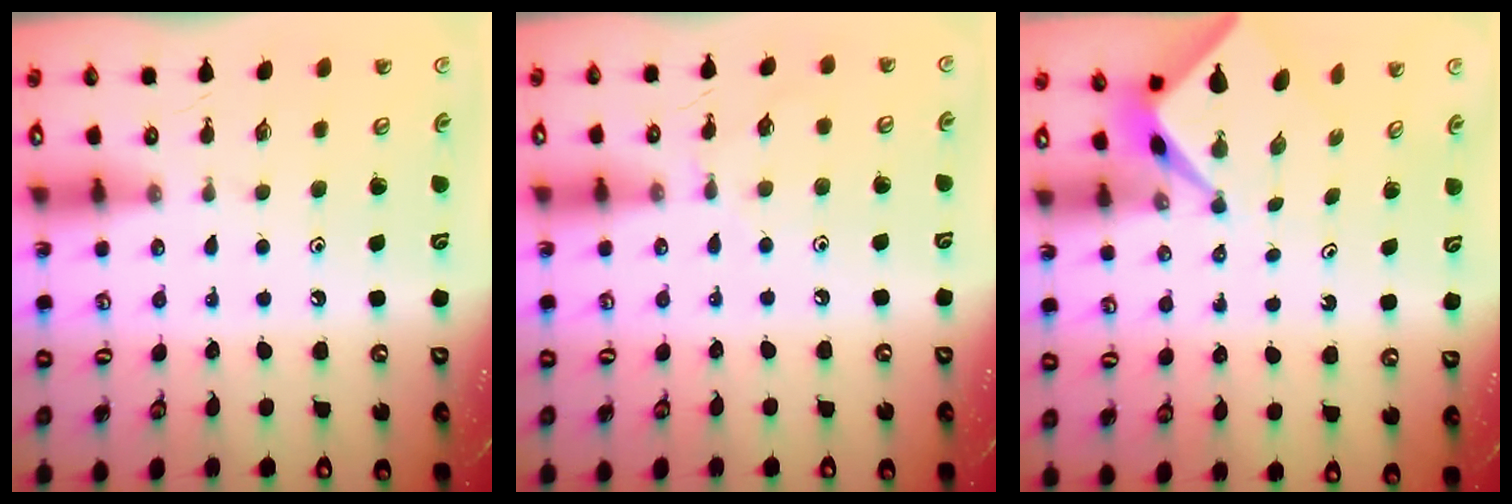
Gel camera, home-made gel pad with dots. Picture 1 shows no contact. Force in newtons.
{"total": 4.4, "press": 4.4, "slide": 0.6}
{"total": 2.1, "press": 2.1, "slide": 0.3}